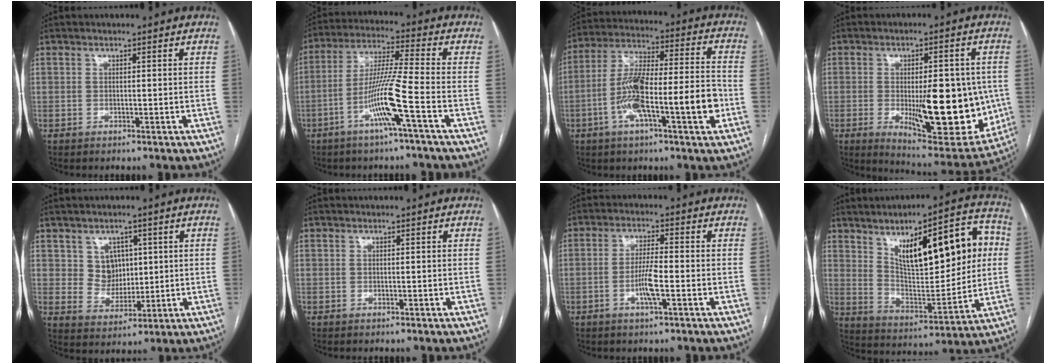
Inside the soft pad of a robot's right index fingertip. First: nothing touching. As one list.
[{"total": 10.4, "force": [-4.4, -1.3, 9.4], "torque": [-0.185, 0.000, -0.086]}, {"total": 16.2, "force": [-4.7, 2.5, 15.3], "torque": [-0.271, 0.015, -0.079]}, {"total": 19.3, "force": [-2.5, 6.3, 18.1], "torque": [-0.222, -0.015, -0.013]}, {"total": 5.1, "force": [1.9, 4.5, 1.6], "torque": [-0.029, 0.009, 0.043]}, {"total": 0.0}, {"total": 5.0, "force": [-1.6, 0.4, 4.8], "torque": [-0.095, -0.004, -0.030]}, {"total": 20.8, "force": [6.1, 6.7, 18.8], "torque": [-0.279, 0.028, 0.101]}]